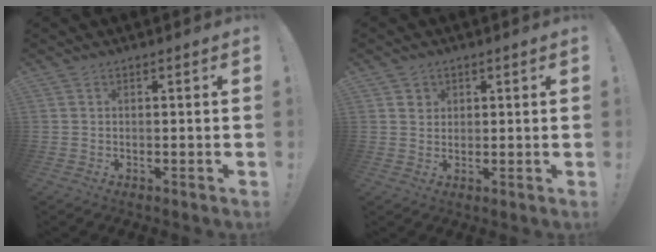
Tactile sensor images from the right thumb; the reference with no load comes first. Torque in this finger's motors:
{"motor_torque": [0.00, 0.00, 0.06, -0.04, -0.03]}